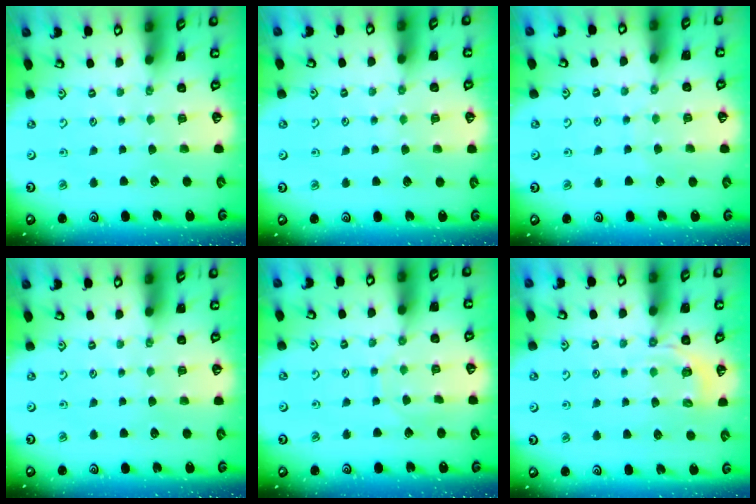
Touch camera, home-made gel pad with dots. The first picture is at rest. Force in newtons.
{"total": 4.8, "press": 4.7, "slide": 0.6}
{"total": 3.9, "press": 3.9, "slide": 0.4}
{"total": 0.0}
{"total": 5.9, "press": 5.9, "slide": 0.2}
{"total": 3.7, "press": 3.1, "slide": 1.9}